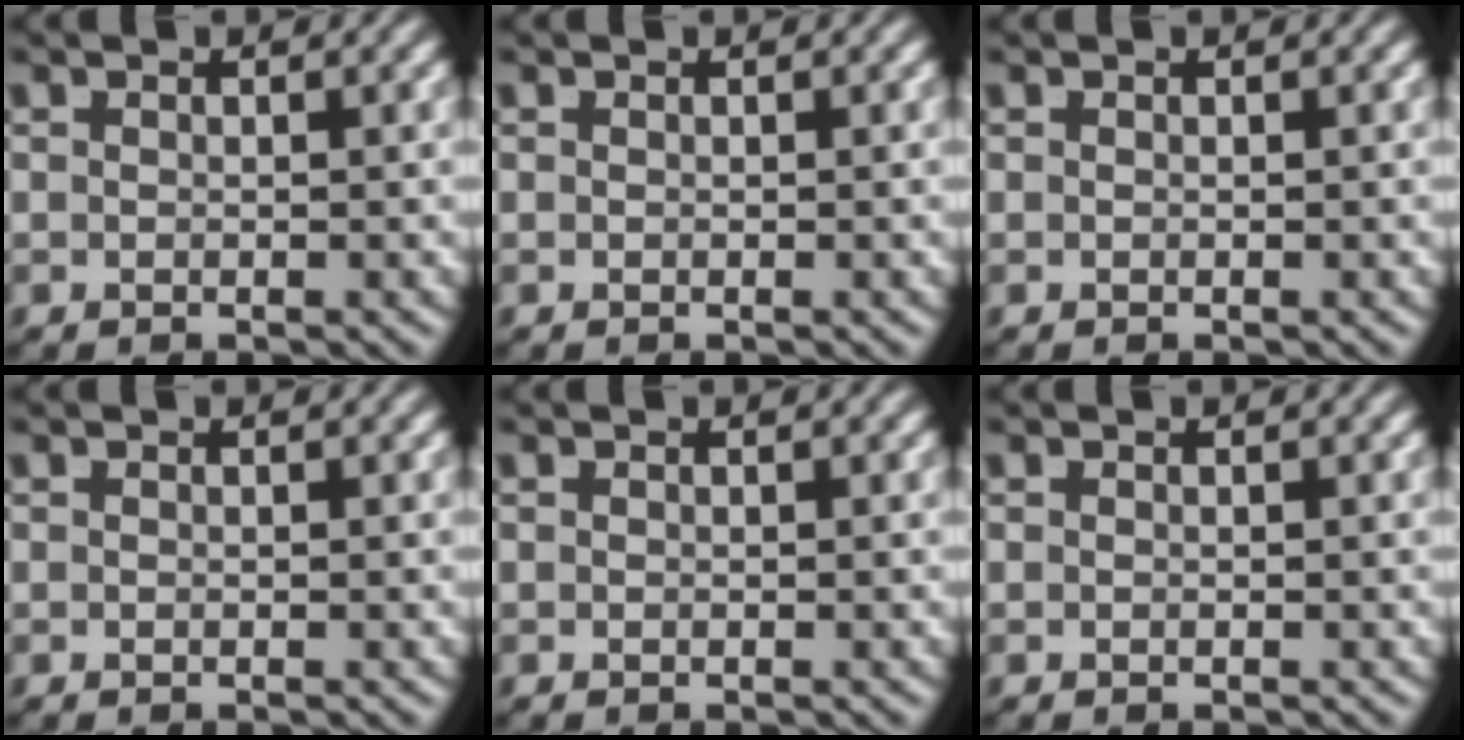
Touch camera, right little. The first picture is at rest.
{"total": 0.0}
{"total": 0.0}
{"total": 0.0}
{"total": 0.0}
{"total": 0.0}